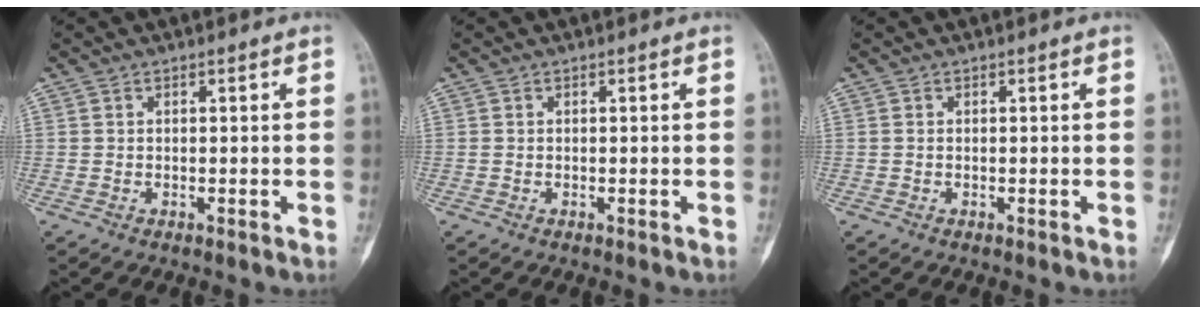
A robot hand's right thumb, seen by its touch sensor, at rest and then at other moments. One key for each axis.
{"total": 0.0}
{"total": 0.0}